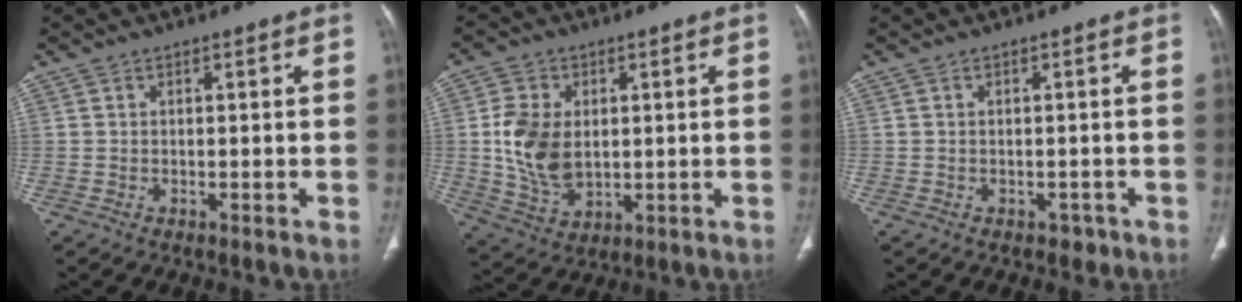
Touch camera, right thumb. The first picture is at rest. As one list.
[{"total": 11.1, "force": [0.9, 7.7, 8.0], "torque": [-0.137, -0.010, 0.027]}, {"total": 1.6, "force": [-0.8, 1.3, 0.5], "torque": [0.005, 0.004, -0.008]}]